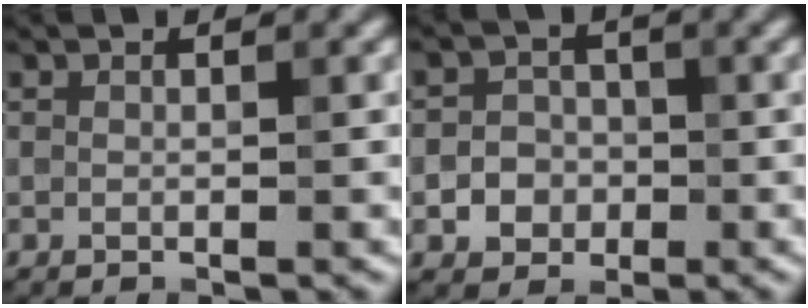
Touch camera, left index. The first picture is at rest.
{"total": 3.0, "force": [-0.9, 2.6, 1.1], "torque": [0.008, 0.001, -0.031]}